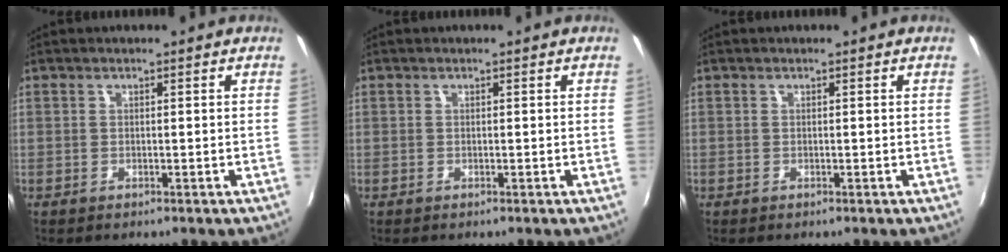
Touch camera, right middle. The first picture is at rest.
{"total": 0.0}
{"total": 0.0}